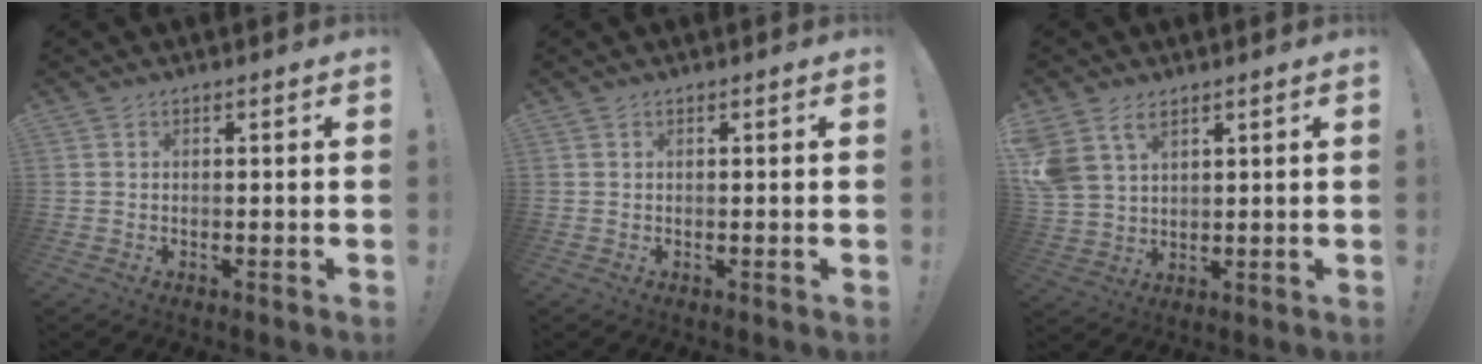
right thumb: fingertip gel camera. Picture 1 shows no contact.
{"total": 0.0}
{"total": 7.6, "force": [4.7, 4.9, 3.4], "torque": [-0.077, -0.017, 0.097]}